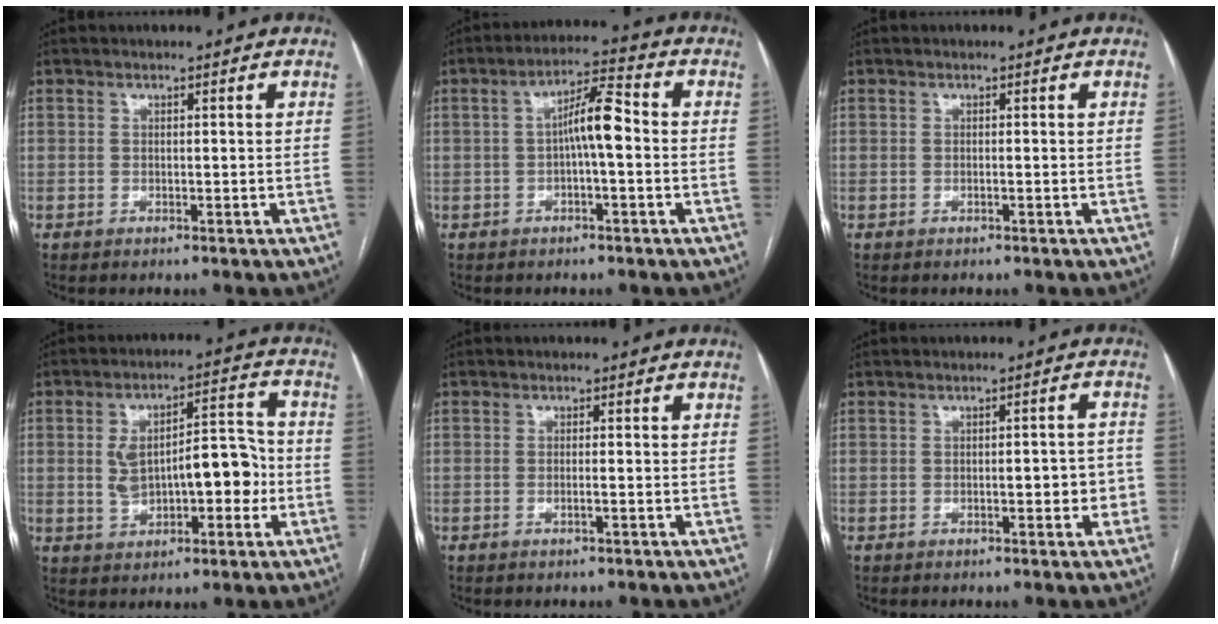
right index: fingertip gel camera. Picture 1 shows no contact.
{"total": 6.5, "force": [-0.3, 1.1, 6.4], "torque": [-0.110, 0.022, -0.007]}
{"total": 0.0}
{"total": 12.1, "force": [-0.9, 5.2, 10.8], "torque": [-0.177, 0.035, -0.002]}
{"total": 1.1, "force": [-0.4, 0.0, 1.1], "torque": [-0.021, -0.001, -0.005]}
{"total": 4.1, "force": [-0.8, 1.4, 3.7], "torque": [-0.050, 0.015, -0.006]}